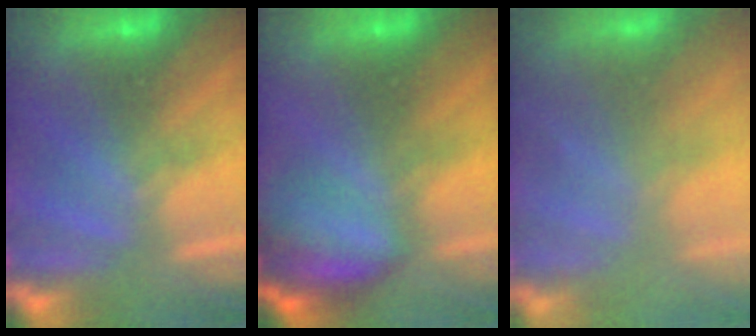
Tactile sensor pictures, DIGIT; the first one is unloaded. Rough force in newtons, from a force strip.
{"total": 8.7}
{"total": 7.5}